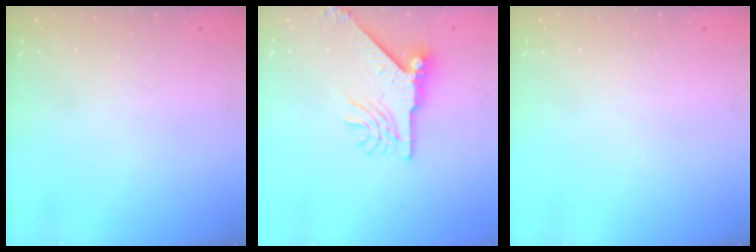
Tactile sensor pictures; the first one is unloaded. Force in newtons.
{"total": 9.4, "press": 9.4, "slide": 1.2}
{"total": 0.0}